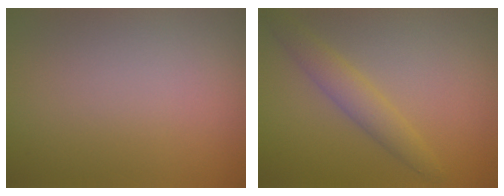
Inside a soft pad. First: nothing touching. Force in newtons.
{"total": 2.6, "press": 2.6, "slide": 0.0}